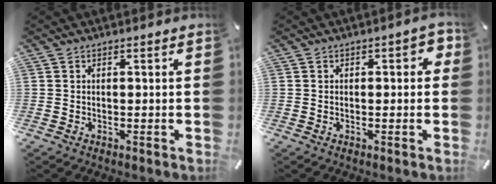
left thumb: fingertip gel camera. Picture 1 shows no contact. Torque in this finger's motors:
{"motor_torque": [0.17, 0.00, 0.21, 0.14, 0.00]}